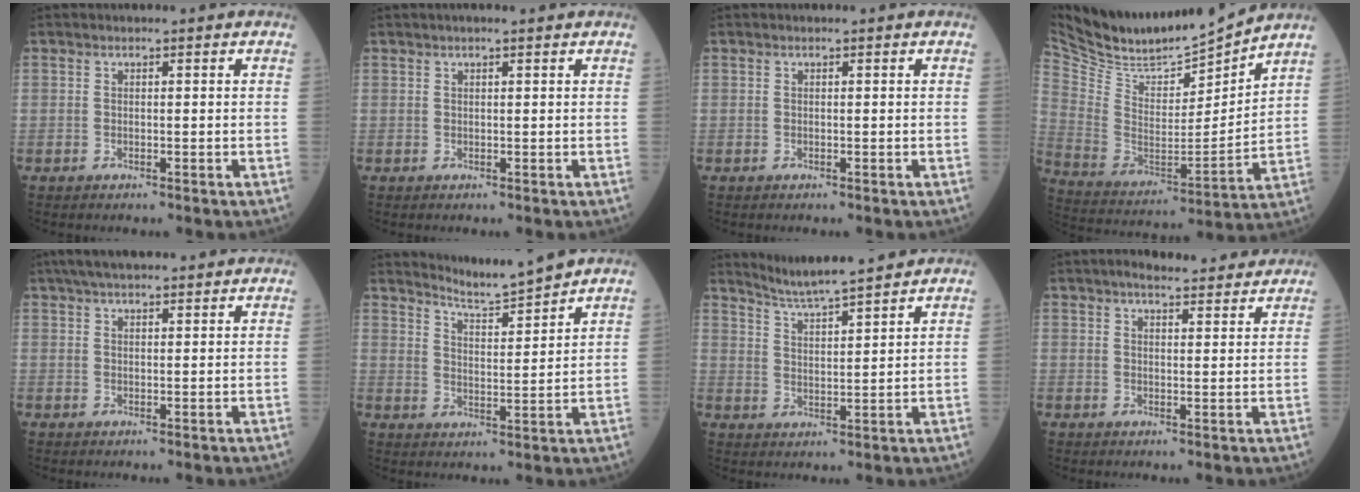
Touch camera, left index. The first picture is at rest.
{"total": 2.2, "force": [1.7, 0.2, 1.3], "torque": [-0.016, 0.016, 0.024]}
{"total": 0.0}
{"total": 16.6, "force": [16.0, 2.0, 4.2], "torque": [-0.102, -0.020, 0.284]}
{"total": 8.9, "force": [7.5, 1.7, 4.5], "torque": [-0.066, 0.037, 0.114]}
{"total": 6.4, "force": [6.2, -1.2, 0.7], "torque": [-0.024, -0.017, 0.113]}
{"total": 8.8, "force": [8.2, -0.6, 3.1], "torque": [-0.064, 0.008, 0.141]}
{"total": 8.4, "force": [7.4, 1.7, 3.4], "torque": [-0.046, 0.014, 0.093]}